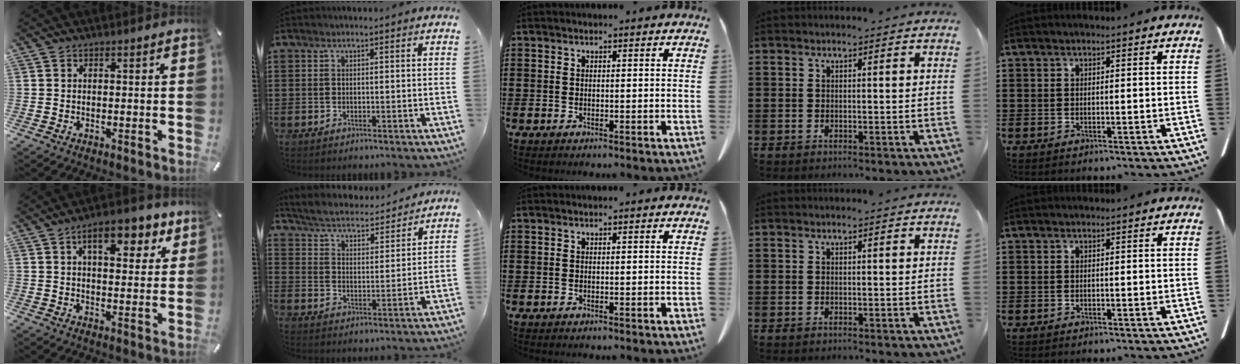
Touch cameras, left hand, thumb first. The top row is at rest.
{"thumb": {"total": 10.4, "force": [5.7, 5.1, 7.0], "torque": [-0.089, -0.018, 0.091]}, "index": {"total": 4.3, "force": [4.2, 0.2, 0.9], "torque": [-0.041, -0.032, 0.066]}}